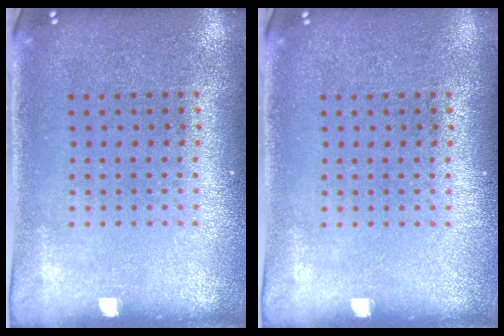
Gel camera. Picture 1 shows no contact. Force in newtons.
{"total": 0.0}